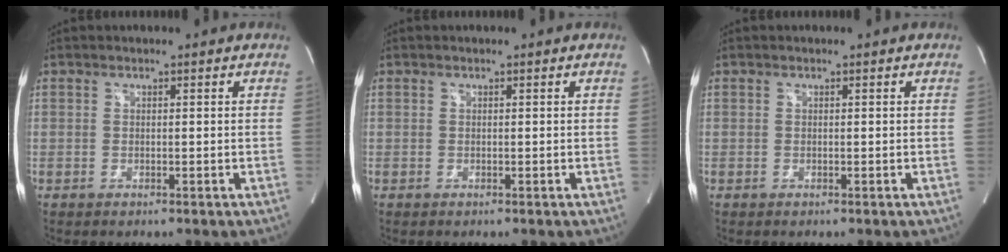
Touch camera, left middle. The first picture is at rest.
{"total": 0.0}
{"total": 0.0}